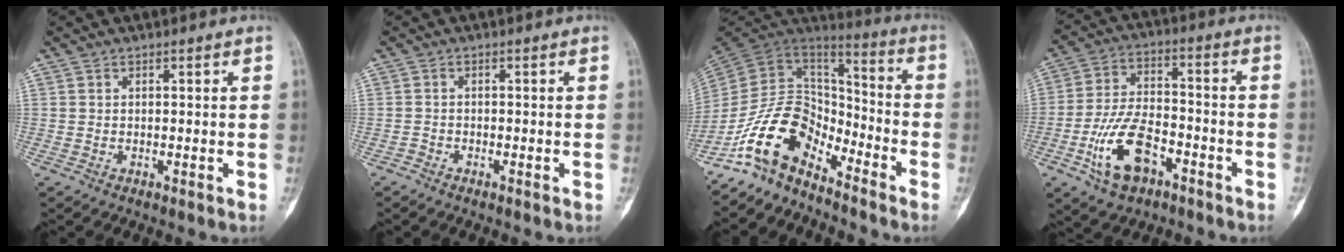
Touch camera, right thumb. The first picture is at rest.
{"total": 0.7, "force": [-0.6, 0.2, -0.3], "torque": [0.001, 0.001, -0.021]}
{"total": 13.8, "force": [-9.9, 7.2, 6.4], "torque": [-0.099, 0.104, -0.199]}
{"total": 12.8, "force": [-5.9, 6.9, 8.9], "torque": [-0.166, 0.035, -0.109]}